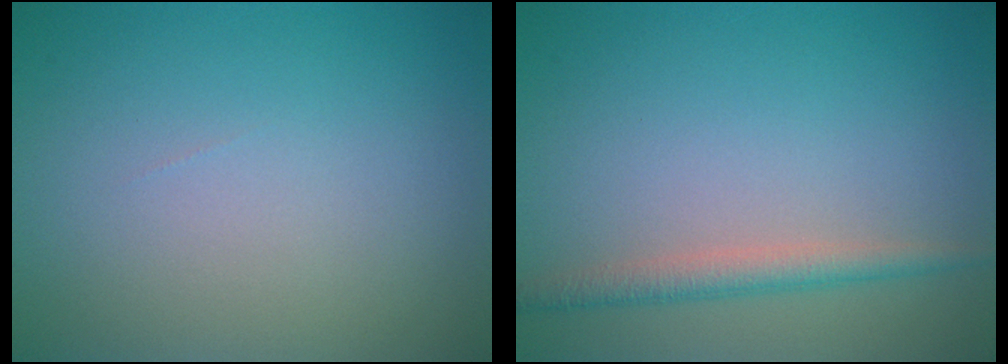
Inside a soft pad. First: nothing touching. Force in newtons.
{"total": 2.2, "press": 2.2, "slide": 0.0}